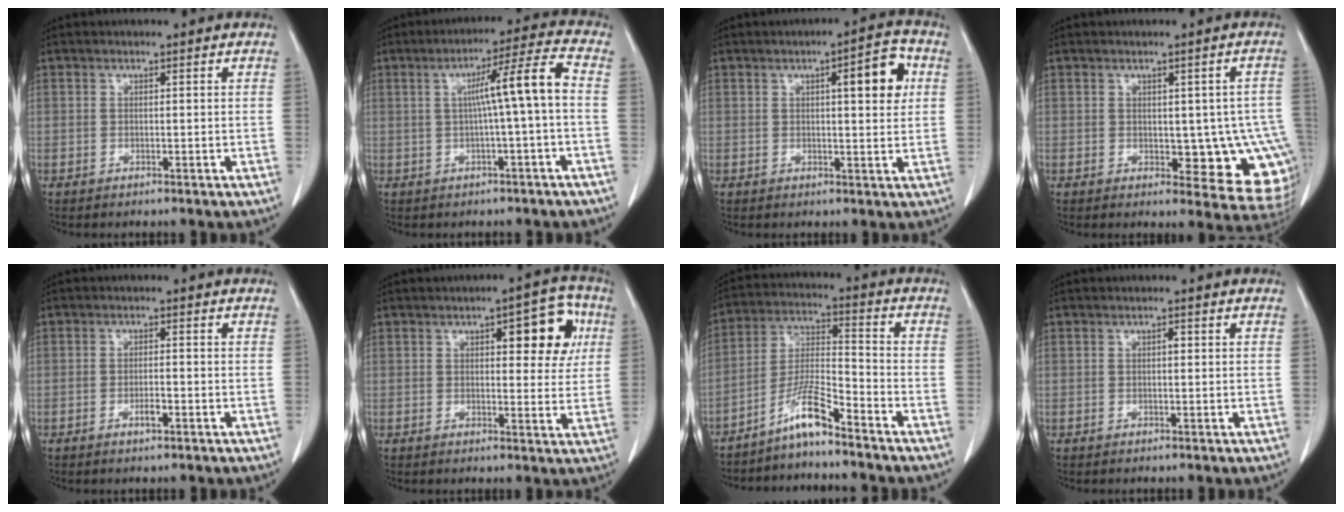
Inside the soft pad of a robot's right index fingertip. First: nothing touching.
{"total": 7.7, "force": [-0.1, -0.9, 7.6], "torque": [-0.117, 0.018, -0.001]}
{"total": 6.9, "force": [1.9, 1.5, 6.4], "torque": [-0.085, 0.010, 0.023]}
{"total": 10.6, "force": [-1.1, 4.6, 9.5], "torque": [-0.086, 0.005, -0.003]}
{"total": 2.0, "force": [-1.0, 0.4, 1.7], "torque": [-0.027, 0.000, -0.016]}
{"total": 8.6, "force": [2.9, 3.1, 7.5], "torque": [-0.079, 0.019, 0.031]}
{"total": 7.5, "force": [-5.8, 0.0, 4.6], "torque": [-0.099, -0.006, -0.116]}
{"total": 0.7, "force": [0.1, 0.3, 0.6], "torque": [-0.008, 0.002, 0.000]}